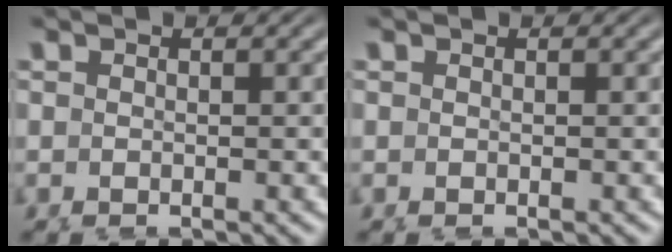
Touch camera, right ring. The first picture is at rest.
{"total": 0.0}